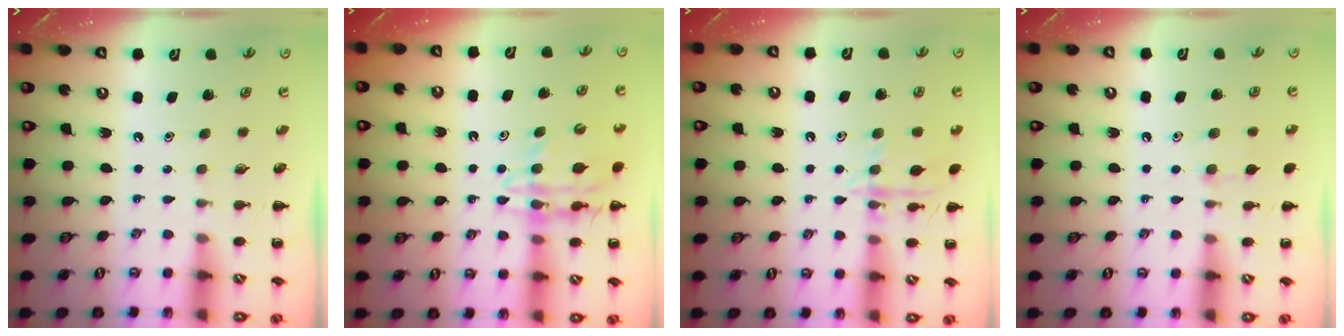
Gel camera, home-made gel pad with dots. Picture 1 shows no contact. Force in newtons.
{"total": 13.5, "press": 13.2, "slide": 2.7}
{"total": 11.2, "press": 11.2, "slide": 0.6}
{"total": 5.7, "press": 5.6, "slide": 1.4}